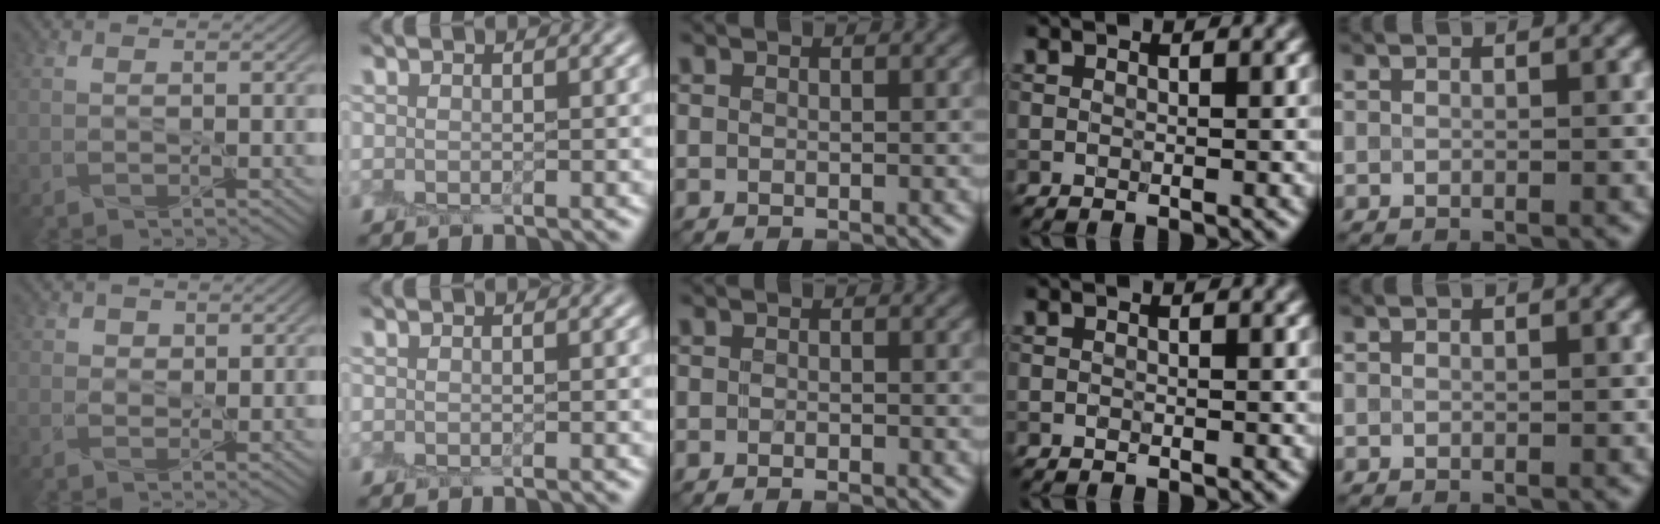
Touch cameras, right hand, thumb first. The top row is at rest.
{"thumb": {"total": 1.7, "force": [0.6, 1.4, 0.7], "torque": [-0.013, -0.003, 0.005]}, "middle": {"total": 0.7, "force": [-0.6, 0.2, 0.4], "torque": [-0.008, -0.002, -0.011]}}